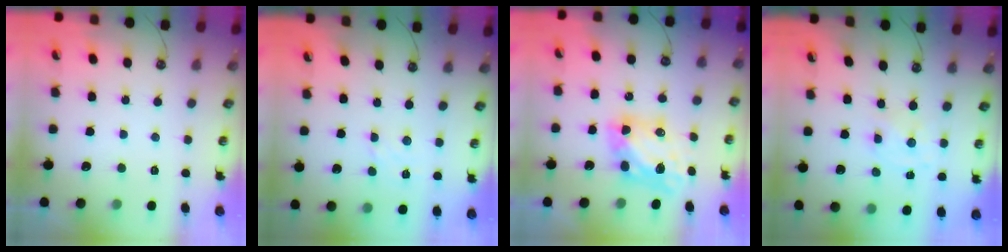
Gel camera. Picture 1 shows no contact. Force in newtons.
{"total": 1.8, "press": 1.7, "slide": 0.6}
{"total": 6.7, "press": 6.7, "slide": 0.6}
{"total": 1.6, "press": 1.6, "slide": 0.3}